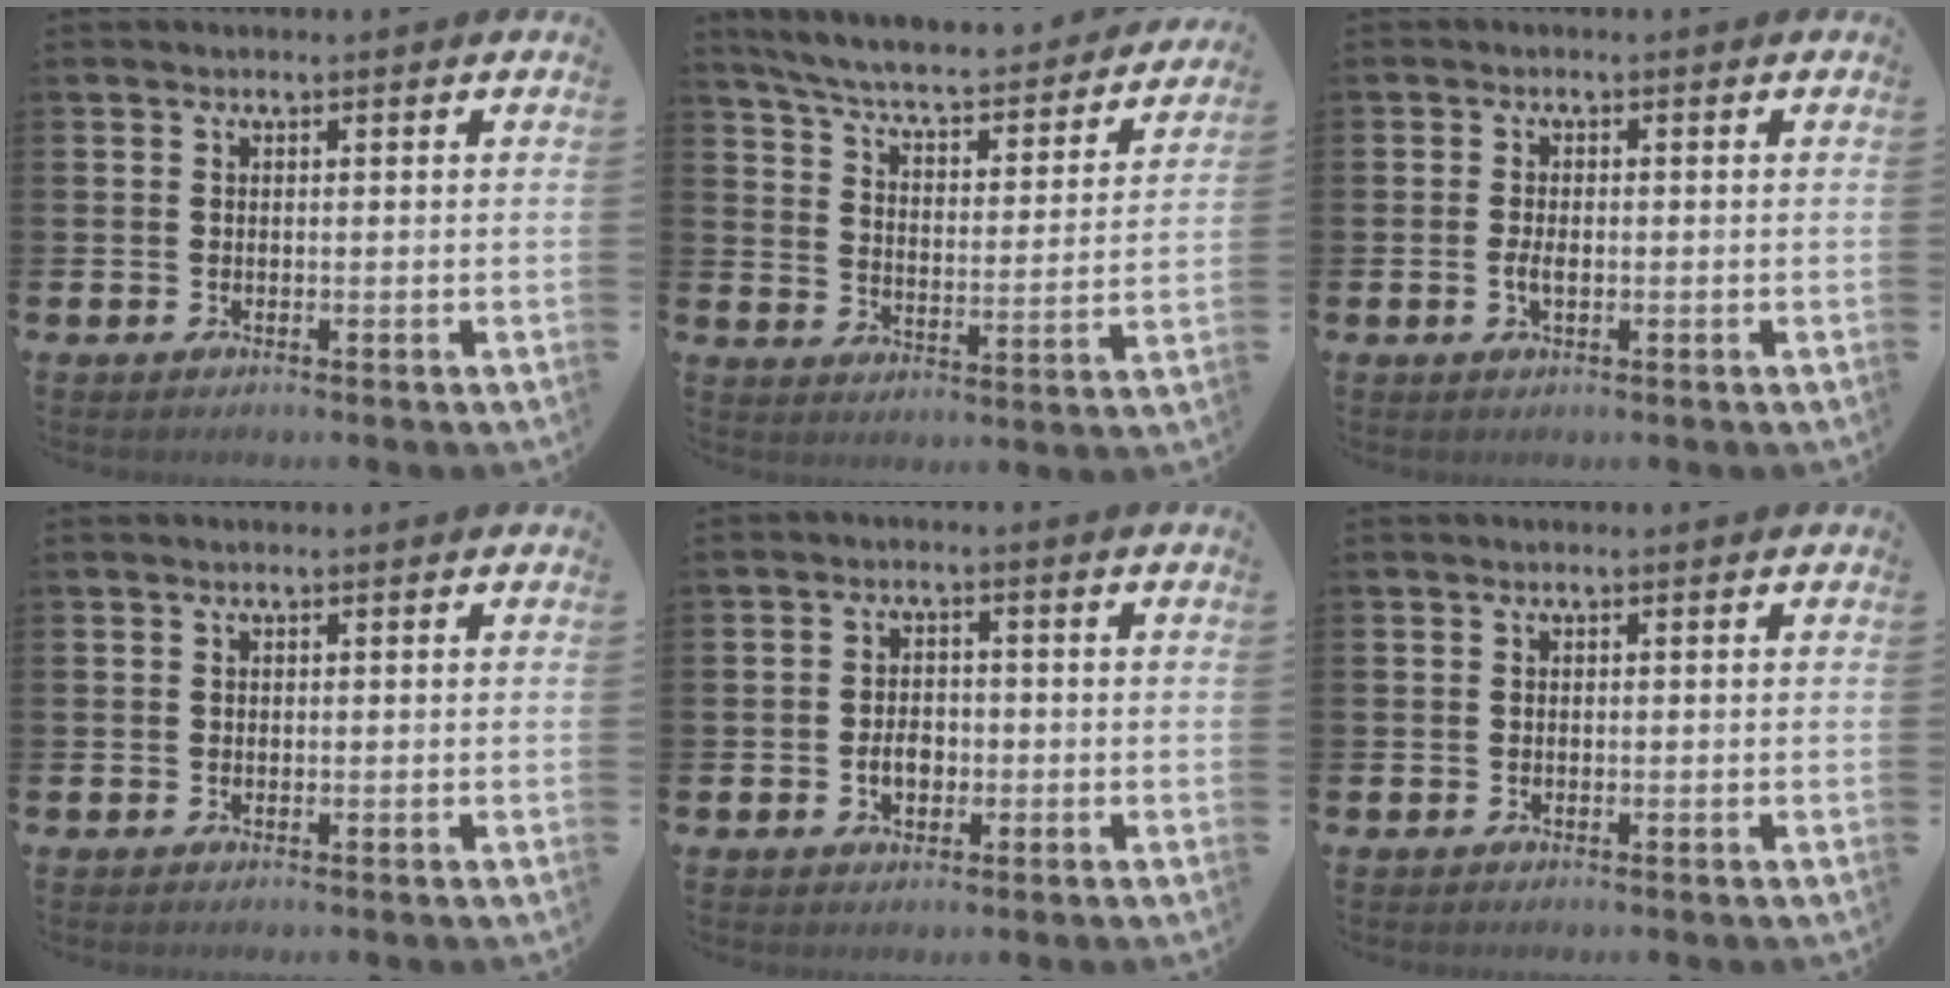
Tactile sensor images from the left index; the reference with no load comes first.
{"total": 6.2, "force": [5.6, 0.9, 2.4], "torque": [-0.077, -0.045, 0.091]}
{"total": 2.0, "force": [-0.4, 1.0, 1.7], "torque": [-0.027, -0.001, -0.009]}
{"total": 0.0}
{"total": 3.0, "force": [-0.8, 2.1, 2.0], "torque": [-0.017, -0.006, -0.022]}
{"total": 0.0}